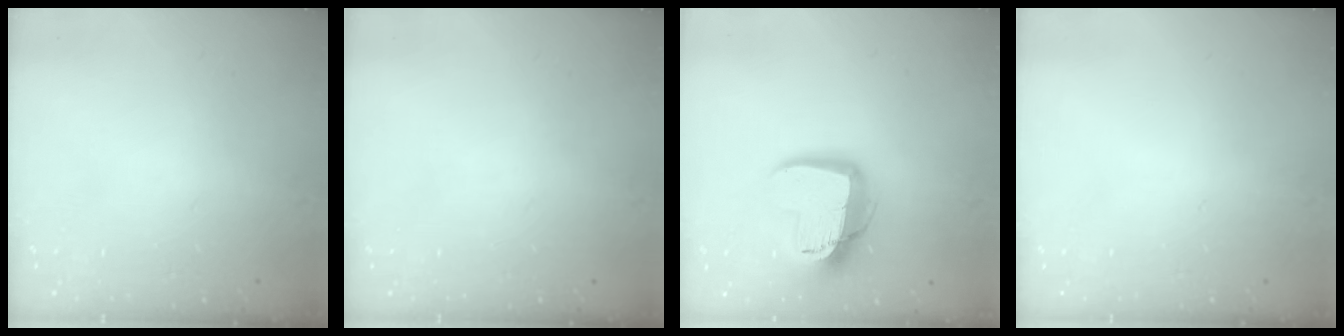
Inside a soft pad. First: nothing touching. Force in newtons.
{"total": 0.0}
{"total": 15.3, "press": 15.2, "slide": 1.2}
{"total": 0.0}